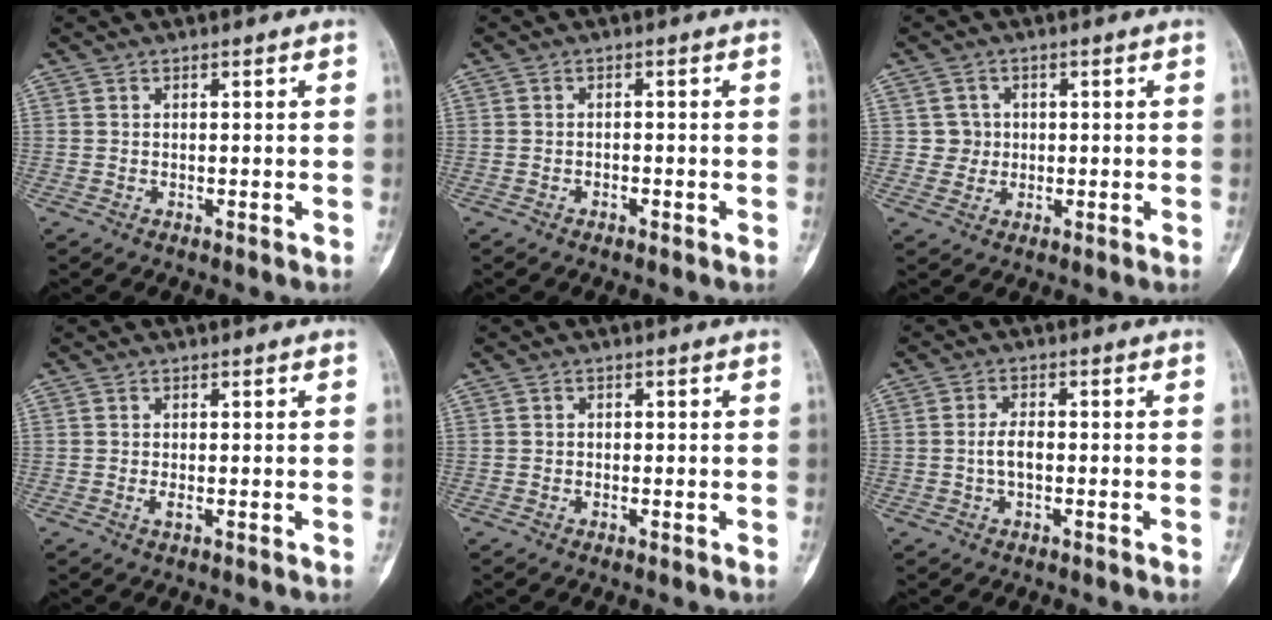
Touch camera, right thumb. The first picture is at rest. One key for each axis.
{"total": 0.8, "fx": -0.5, "fy": 0.5, "fz": 0.4, "tx": -0.006, "ty": 0.004, "tz": -0.010}
{"total": 3.0, "fx": 0.4, "fy": 3.0, "fz": 0.0, "tx": 0.022, "ty": 0.006, "tz": 0.002}
{"total": 1.0, "fx": -0.2, "fy": 0.4, "fz": 0.9, "tx": -0.020, "ty": -0.003, "tz": -0.006}
{"total": 0.5, "fx": -0.1, "fy": 0.5, "fz": 0.1, "tx": 0.003, "ty": 0.002, "tz": -0.007}
{"total": 3.1, "fx": -0.5, "fy": 1.6, "fz": 2.7, "tx": -0.055, "ty": 0.010, "tz": -0.011}